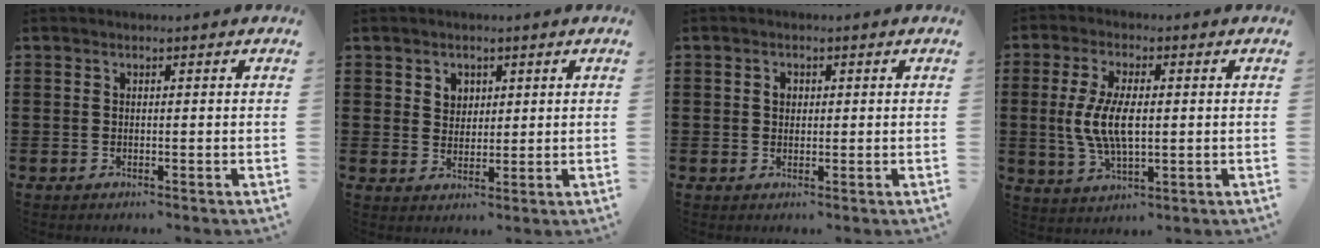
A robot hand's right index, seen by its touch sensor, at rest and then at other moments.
{"total": 2.9, "force": [1.6, 2.3, 0.5], "torque": [-0.020, 0.011, 0.028]}
{"total": 1.5, "force": [0.3, 1.1, 0.9], "torque": [-0.019, 0.007, 0.006]}
{"total": 8.0, "force": [0.1, 3.4, 7.2], "torque": [-0.162, 0.000, -0.005]}